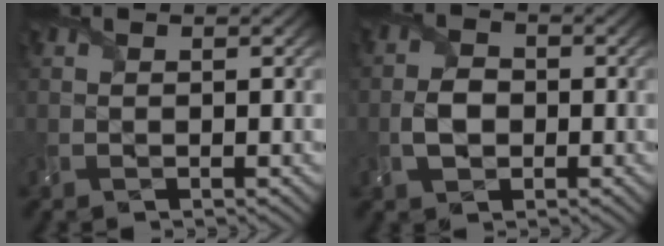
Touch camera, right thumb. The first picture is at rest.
{"total": 3.3, "force": [-0.7, 2.4, 2.1], "torque": [-0.049, 0.000, -0.017]}